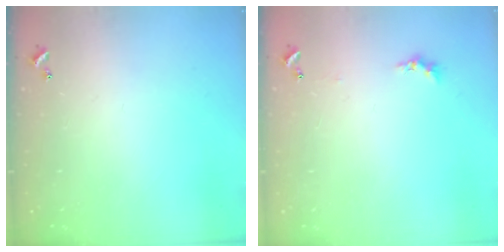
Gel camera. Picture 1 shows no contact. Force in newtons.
{"total": 0.6, "press": 0.4, "slide": 0.5}